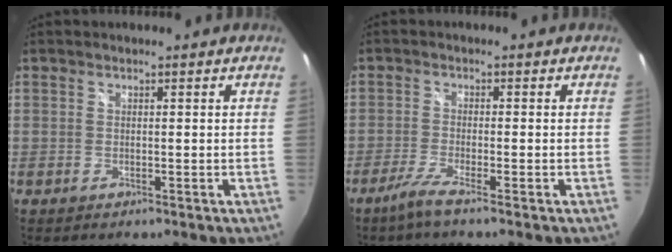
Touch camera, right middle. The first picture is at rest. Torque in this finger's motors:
{"motor_torque": [0.67, -0.64, 0.26, 0.05]}